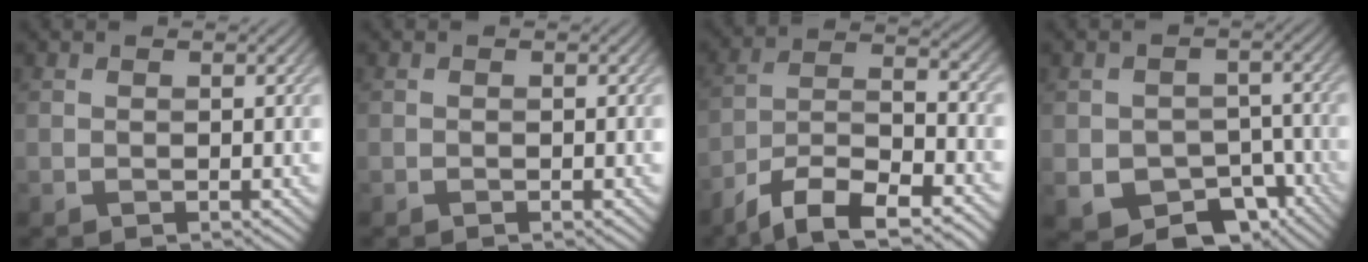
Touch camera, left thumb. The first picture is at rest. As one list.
[{"total": 0.0}, {"total": 10.3, "force": [-7.2, 3.1, 6.6], "torque": [-0.119, -0.003, -0.139]}, {"total": 9.0, "force": [-4.5, 6.5, 4.2], "torque": [-0.073, -0.021, -0.063]}]